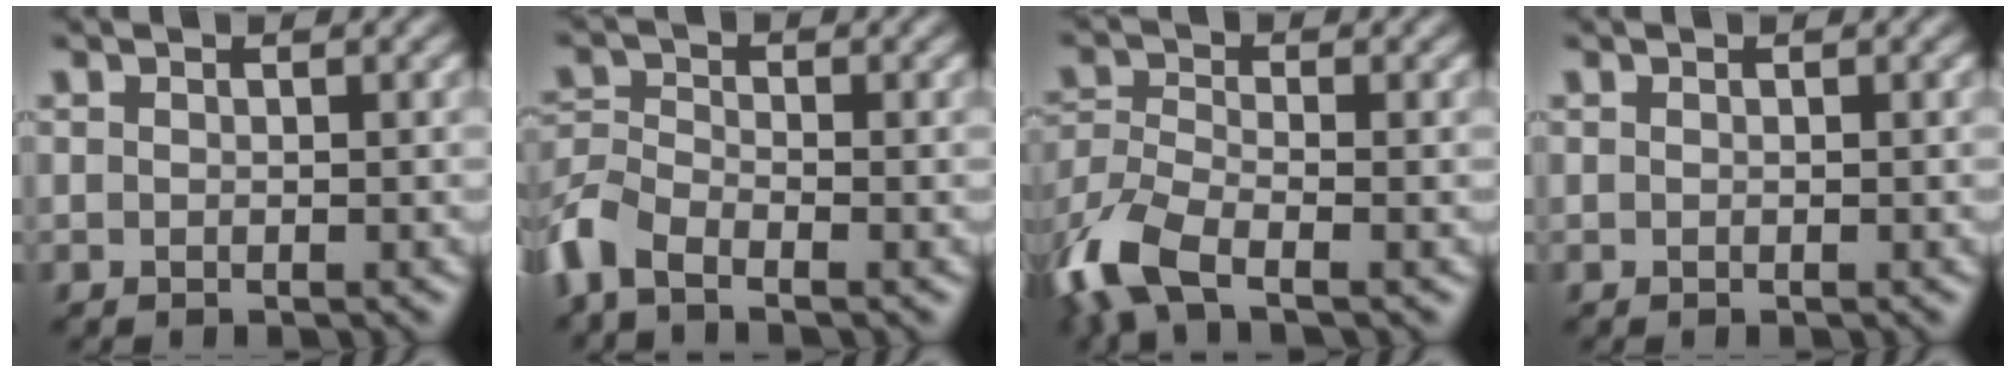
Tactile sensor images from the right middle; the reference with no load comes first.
{"total": 4.6, "force": [-3.0, 2.2, 2.7], "torque": [-0.066, -0.005, -0.076]}
{"total": 6.8, "force": [-4.2, 2.8, 4.5], "torque": [-0.107, -0.011, -0.097]}
{"total": 0.0}